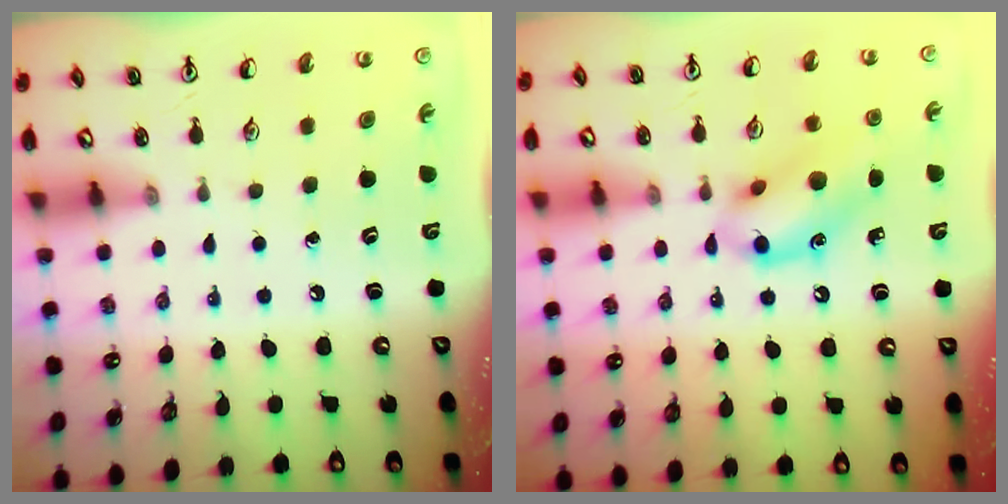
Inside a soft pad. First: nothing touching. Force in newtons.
{"total": 12.6, "press": 12.4, "slide": 2.4}